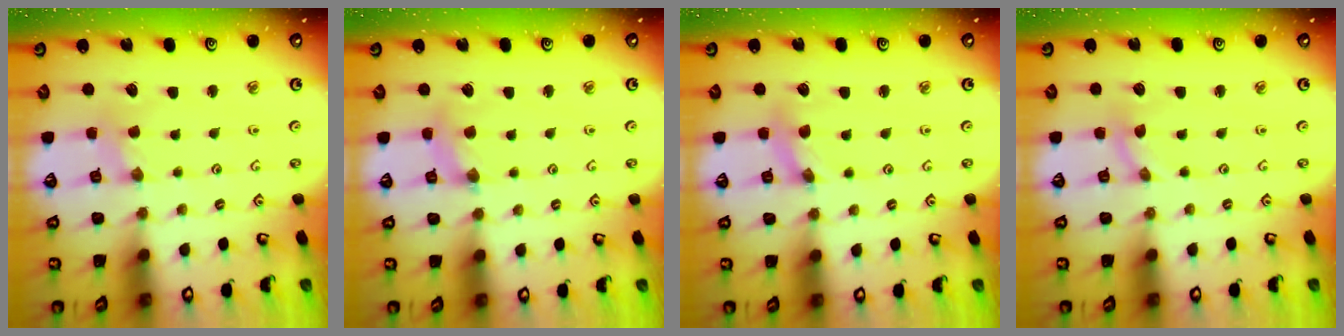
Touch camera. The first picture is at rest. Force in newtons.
{"total": 1.6, "press": 1.6, "slide": 0.4}
{"total": 1.5, "press": 1.4, "slide": 0.3}
{"total": 0.0}